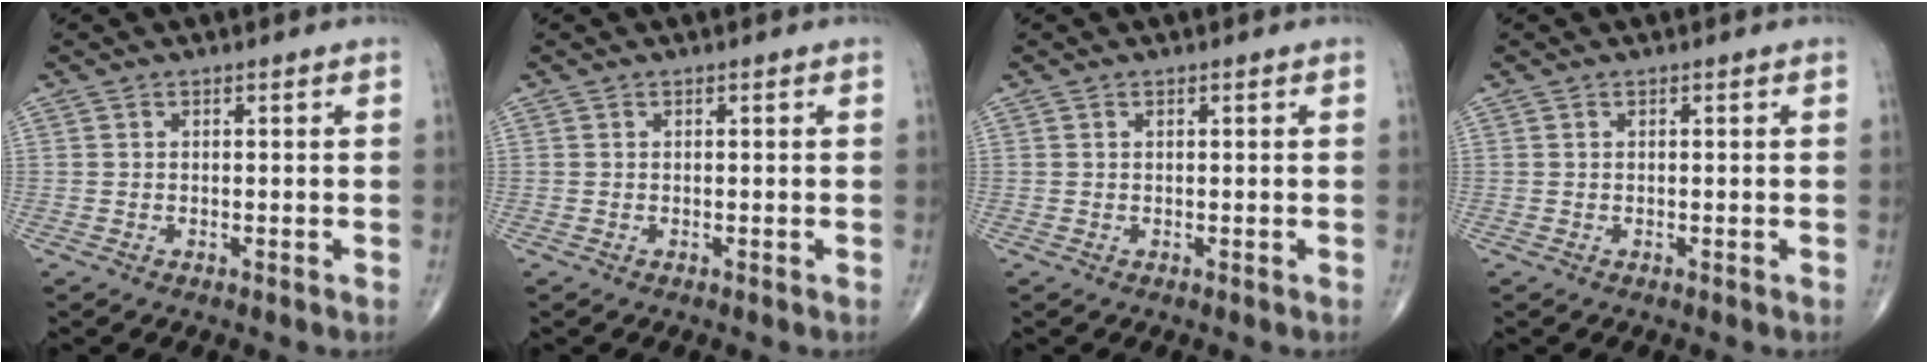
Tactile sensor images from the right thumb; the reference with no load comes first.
{"total": 0.0}
{"total": 0.0}
{"total": 0.0}